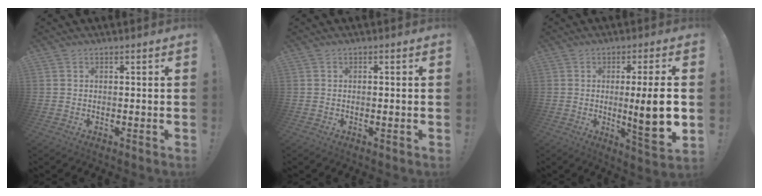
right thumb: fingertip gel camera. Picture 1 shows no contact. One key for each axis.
{"total": 0.6, "fx": -0.3, "fy": 0.0, "fz": 0.5, "tx": -0.005, "ty": -0.001, "tz": -0.006}
{"total": 13.2, "fx": -0.5, "fy": 1.4, "fz": 13.1, "tx": -0.188, "ty": -0.011, "tz": -0.011}